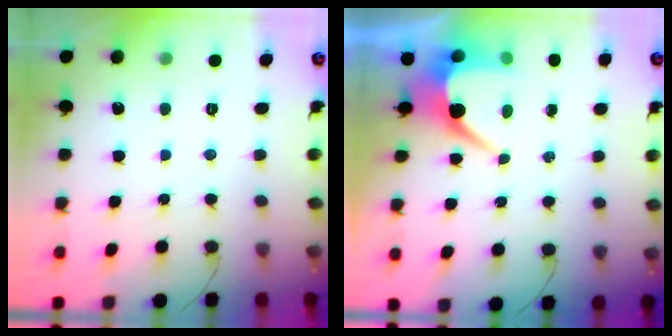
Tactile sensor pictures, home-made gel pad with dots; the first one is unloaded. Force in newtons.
{"total": 6.7, "press": 6.7, "slide": 0.3}